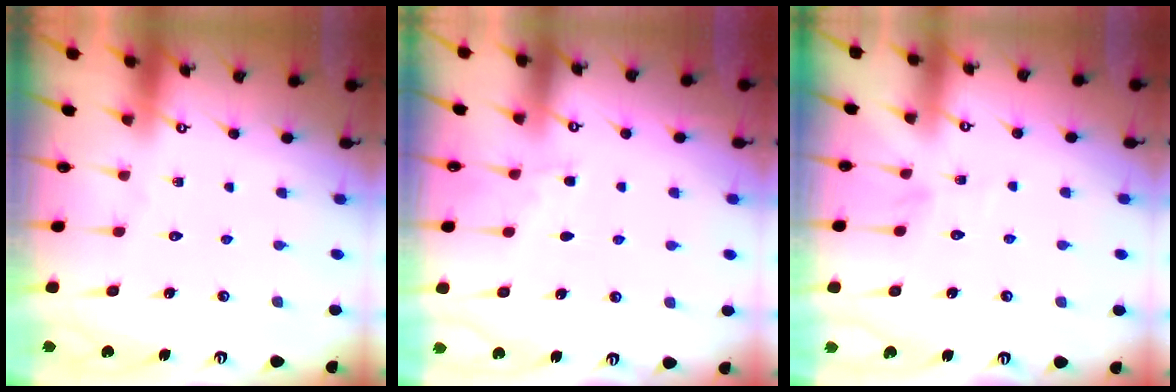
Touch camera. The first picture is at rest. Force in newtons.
{"total": 5.1, "press": 5.1, "slide": 0.6}
{"total": 2.9, "press": 2.9, "slide": 0.3}